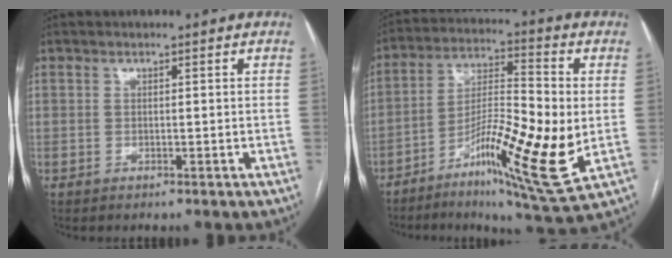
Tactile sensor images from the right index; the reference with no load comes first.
{"total": 17.7, "force": [-4.3, 2.3, 17.0], "torque": [-0.315, -0.015, -0.071]}